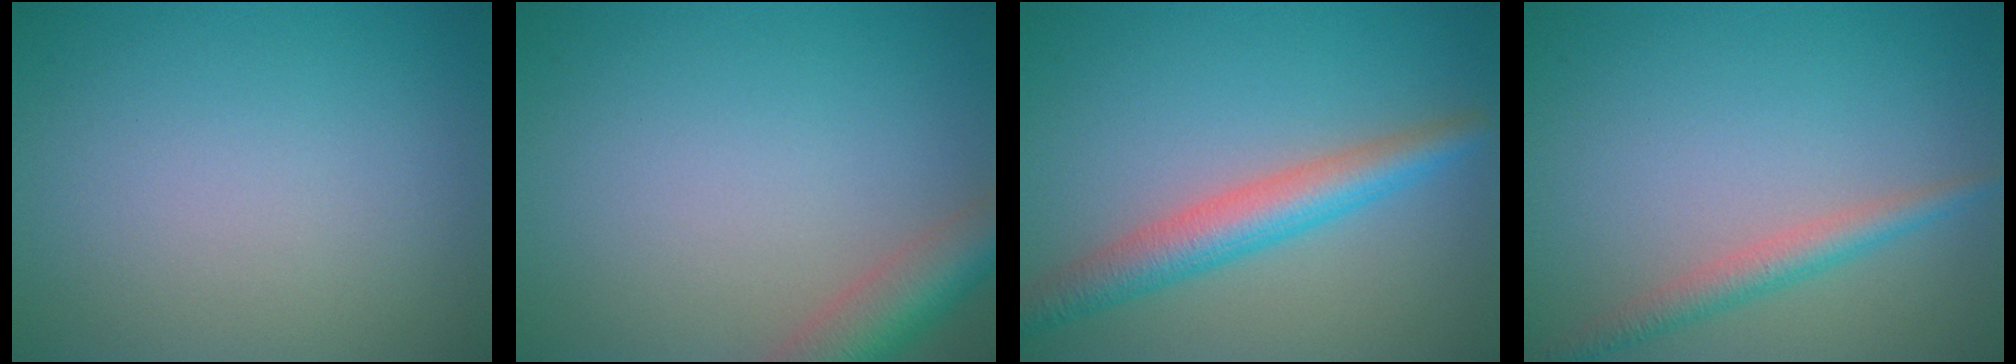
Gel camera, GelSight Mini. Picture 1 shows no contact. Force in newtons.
{"total": 4.7, "press": 4.7, "slide": 0.4}
{"total": 4.6, "press": 4.6, "slide": 0.0}
{"total": 2.5, "press": 2.5, "slide": 0.1}